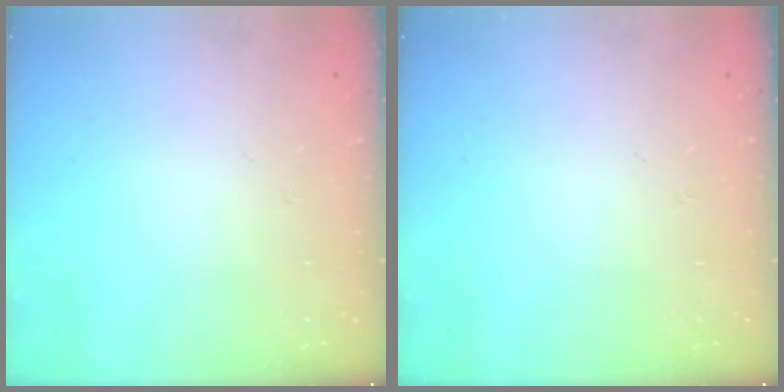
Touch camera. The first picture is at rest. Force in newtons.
{"total": 0.0}